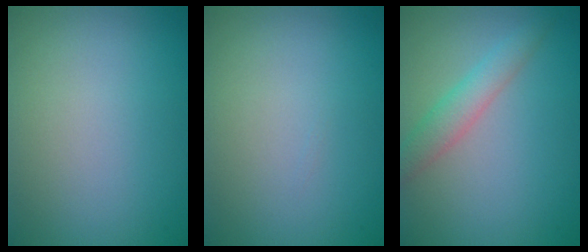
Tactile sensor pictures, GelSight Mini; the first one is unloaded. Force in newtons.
{"total": 0.0}
{"total": 2.7, "press": 2.7, "slide": 0.1}